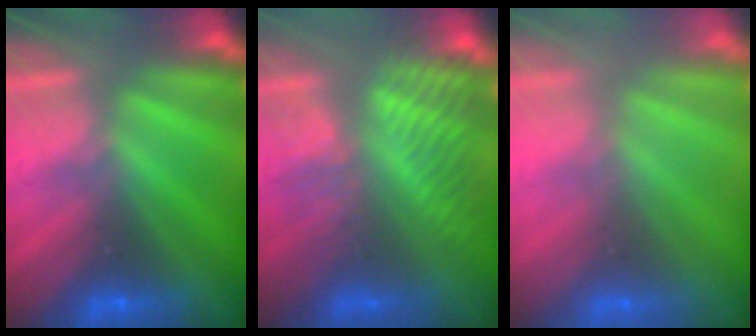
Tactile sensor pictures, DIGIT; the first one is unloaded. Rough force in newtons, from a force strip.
{"total": 5.0}
{"total": 3.1}